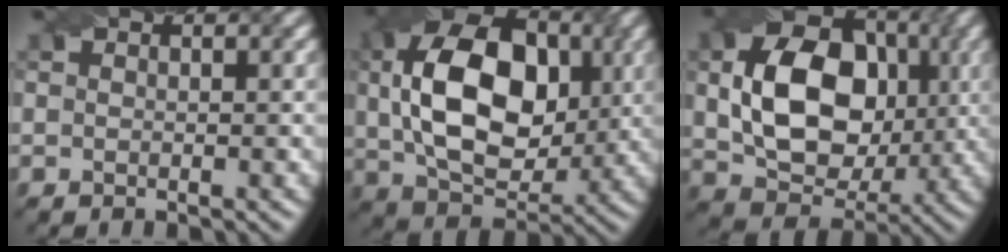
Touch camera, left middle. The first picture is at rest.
{"total": 12.9, "force": [1.4, 8.5, 9.6], "torque": [-0.186, 0.005, 0.030]}
{"total": 10.4, "force": [0.9, 7.6, 7.1], "torque": [-0.144, 0.000, 0.024]}